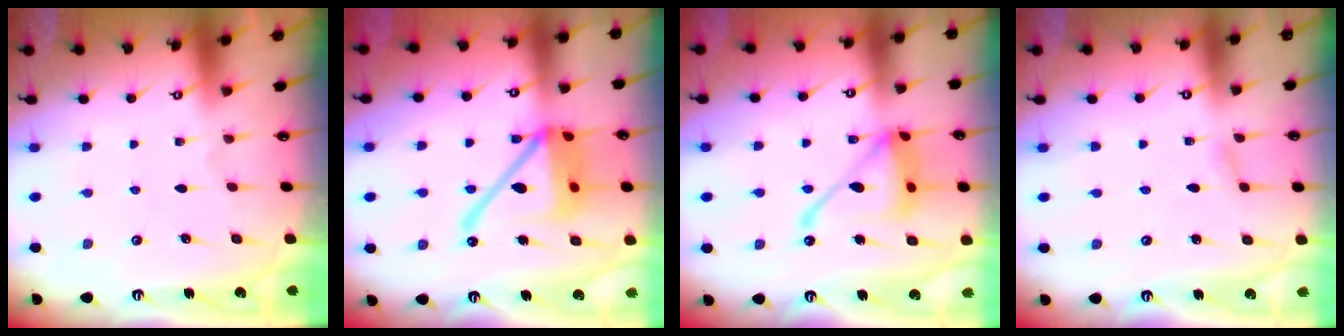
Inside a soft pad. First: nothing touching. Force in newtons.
{"total": 18.8, "press": 18.6, "slide": 2.5}
{"total": 16.8, "press": 16.7, "slide": 1.6}
{"total": 1.6, "press": 1.6, "slide": 0.1}